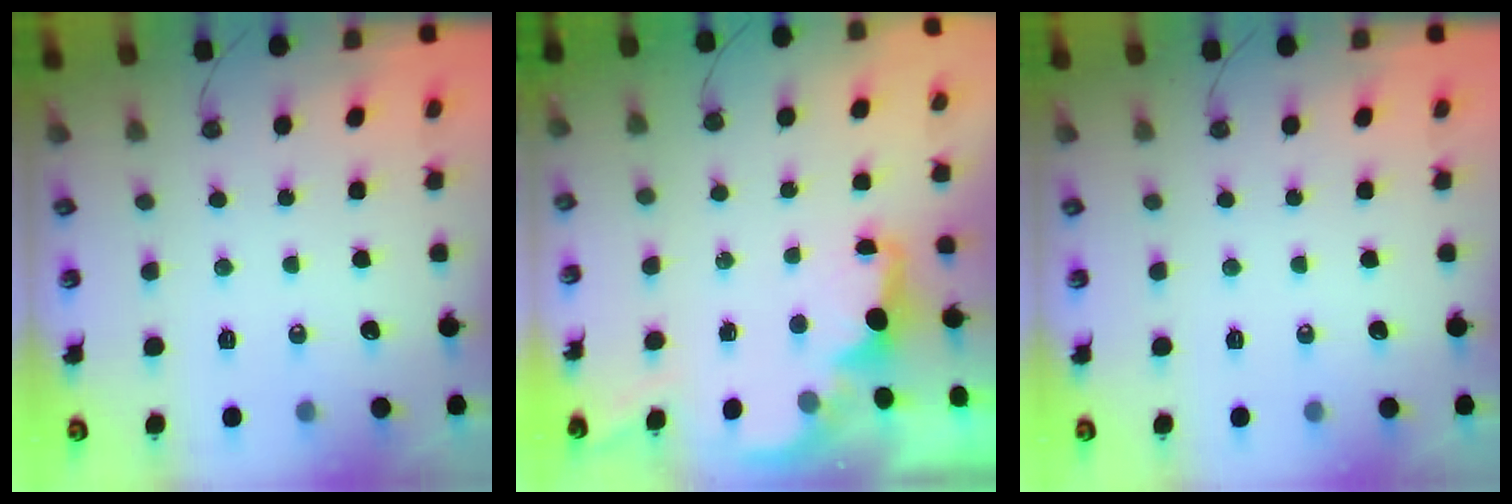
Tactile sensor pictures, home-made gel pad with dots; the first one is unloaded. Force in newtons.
{"total": 1.9, "press": 1.7, "slide": 0.8}
{"total": 0.0}